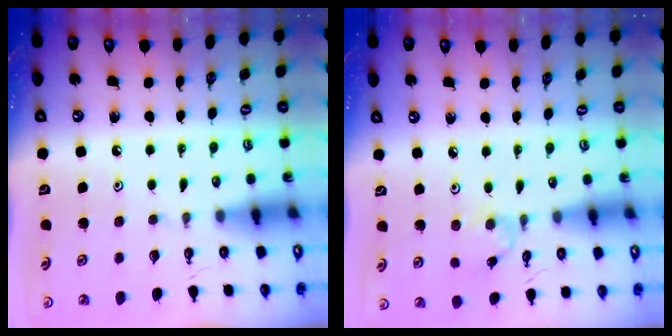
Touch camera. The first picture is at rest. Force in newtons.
{"total": 0.9, "press": 0.9, "slide": 0.3}